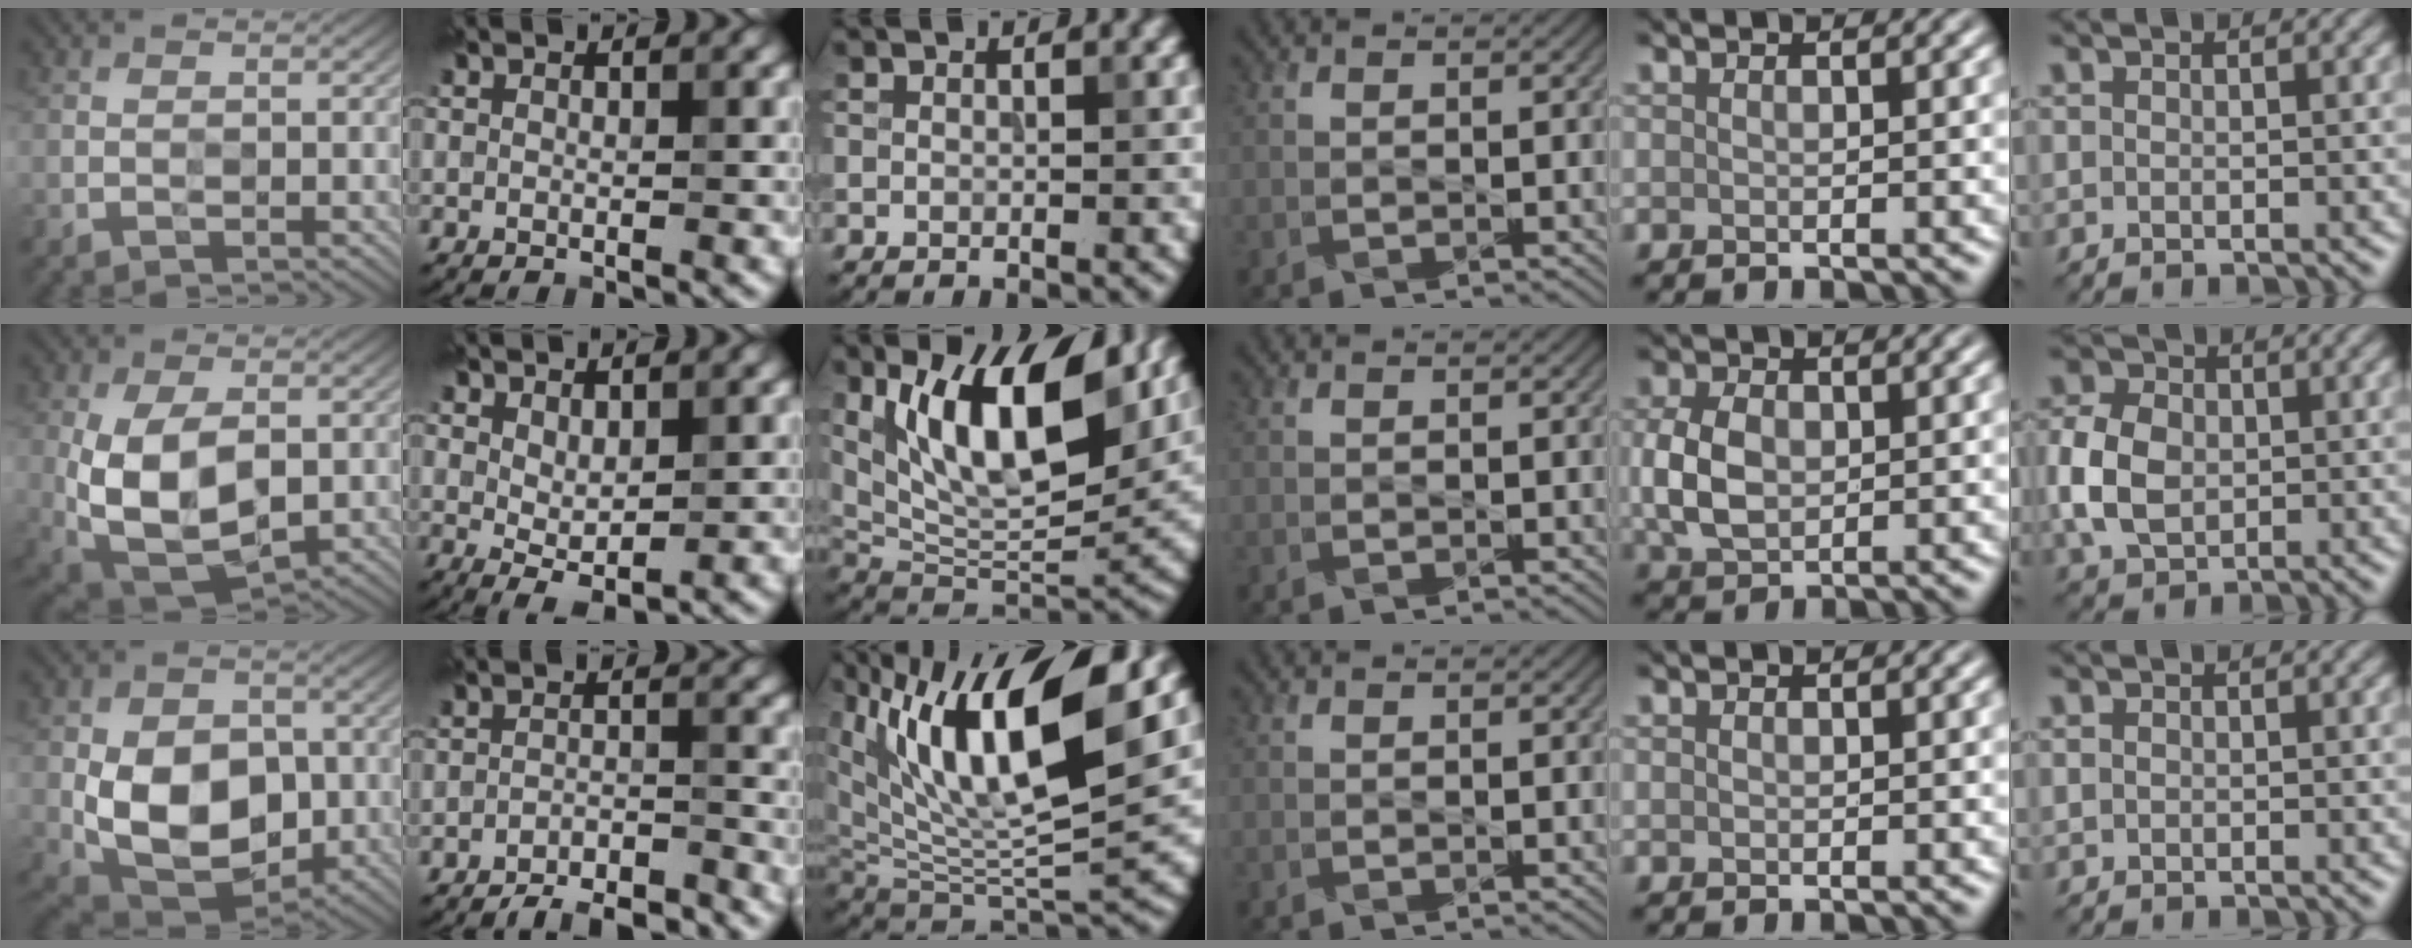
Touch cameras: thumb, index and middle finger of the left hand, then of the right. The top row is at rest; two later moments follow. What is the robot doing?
{"motion": "wipe", "object": "mirror"}